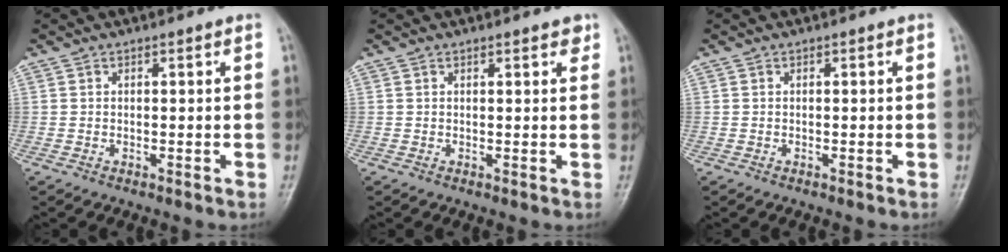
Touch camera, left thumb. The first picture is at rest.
{"total": 1.8, "force": [1.4, 0.6, 1.0], "torque": [-0.006, -0.004, 0.015]}
{"total": 0.0}